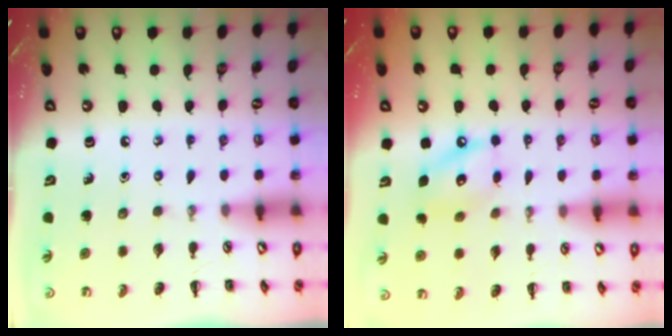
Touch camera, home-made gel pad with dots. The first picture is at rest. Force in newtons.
{"total": 10.6, "press": 10.5, "slide": 1.5}